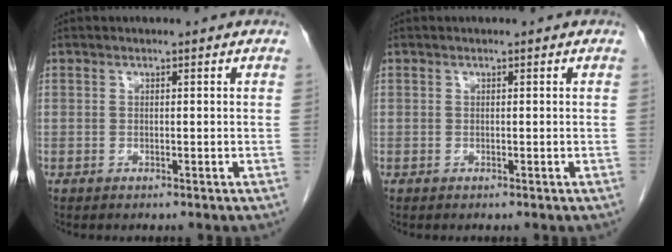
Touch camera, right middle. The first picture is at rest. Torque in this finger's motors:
{"motor_torque": [0.32, -0.16, 0.05, 0.01]}